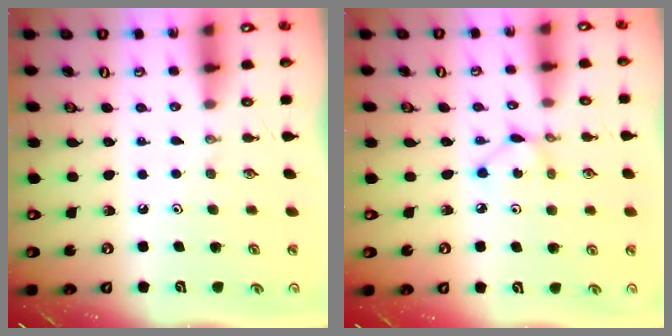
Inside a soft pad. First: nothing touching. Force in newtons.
{"total": 2.8, "press": 2.8, "slide": 0.1}